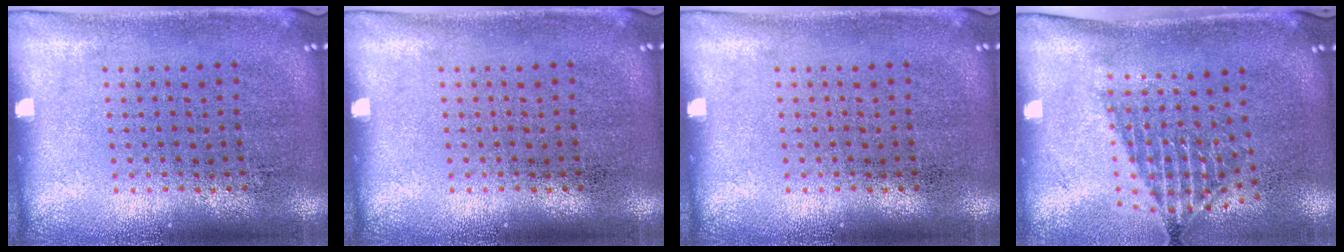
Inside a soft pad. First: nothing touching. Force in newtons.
{"total": 0.0}
{"total": 0.0}
{"total": 1.5, "press": 1.1, "slide": 1.0}